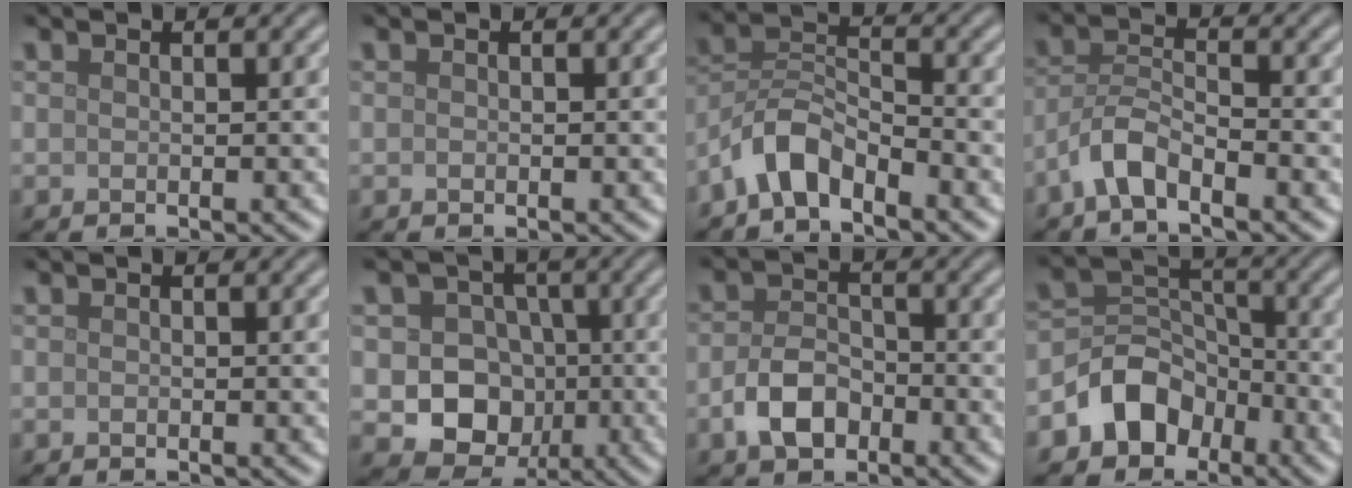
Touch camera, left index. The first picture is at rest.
{"total": 0.0}
{"total": 4.3, "force": [-3.3, 1.8, 2.2], "torque": [-0.036, 0.012, -0.075]}
{"total": 3.3, "force": [-2.4, 1.0, 2.1], "torque": [-0.042, 0.010, -0.057]}
{"total": 0.0}
{"total": 7.3, "force": [-1.1, 6.4, 3.2], "torque": [-0.030, -0.008, -0.036]}
{"total": 4.0, "force": [-1.8, 2.6, 2.4], "torque": [-0.048, 0.002, -0.038]}
{"total": 5.4, "force": [-3.0, 4.1, 1.9], "torque": [-0.014, 0.007, -0.061]}